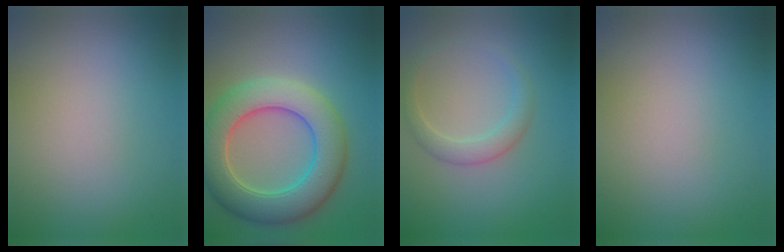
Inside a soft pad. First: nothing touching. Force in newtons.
{"total": 8.7, "press": 8.7, "slide": 0.6}
{"total": 2.2, "press": 2.2, "slide": 0.1}
{"total": 0.0}